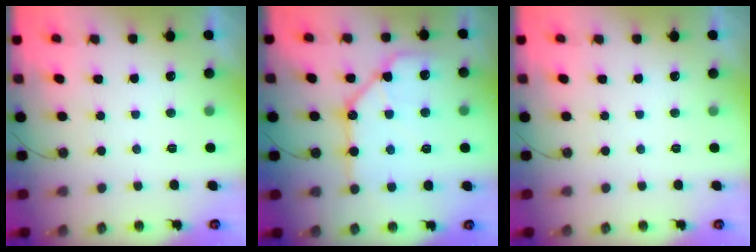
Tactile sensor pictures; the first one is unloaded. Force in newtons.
{"total": 15.0, "press": 14.9, "slide": 1.7}
{"total": 0.0}